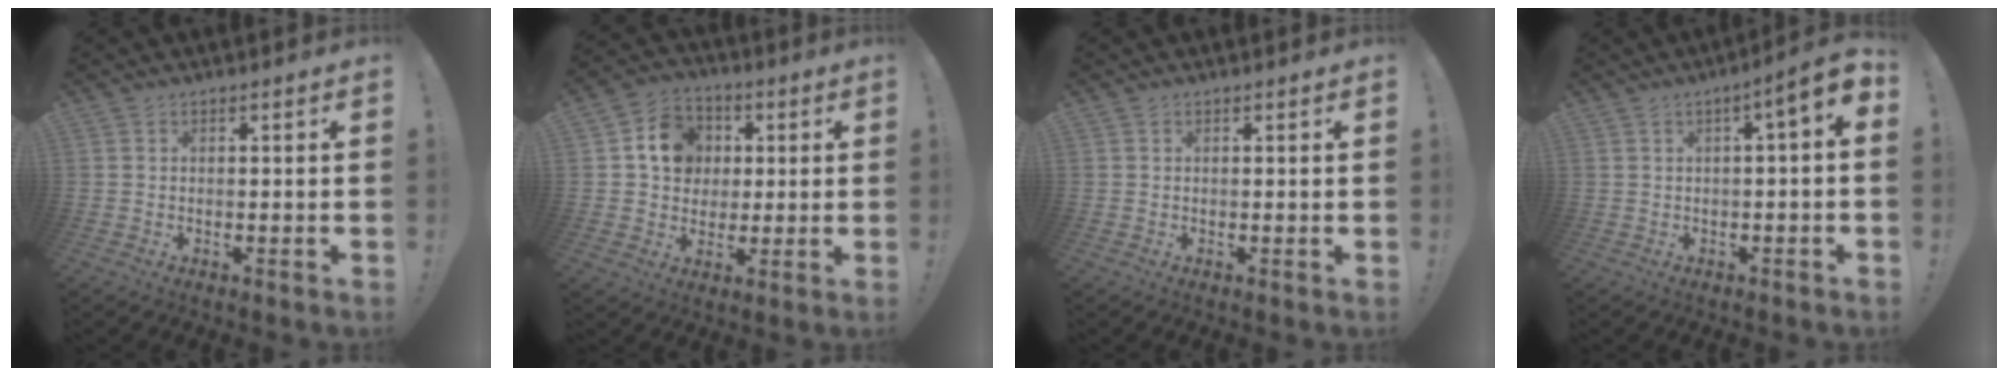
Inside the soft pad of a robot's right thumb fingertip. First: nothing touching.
{"total": 11.1, "force": [2.1, 9.9, 4.5], "torque": [-0.059, 0.003, 0.047]}
{"total": 0.0}
{"total": 5.6, "force": [1.4, 0.5, 5.4], "torque": [-0.077, -0.013, 0.018]}